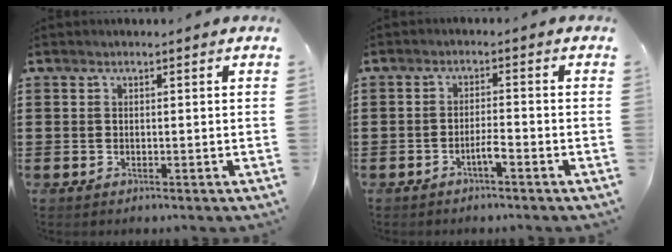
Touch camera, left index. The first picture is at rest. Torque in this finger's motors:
{"motor_torque": [0.05, 0.06, 0.19, 0.04]}